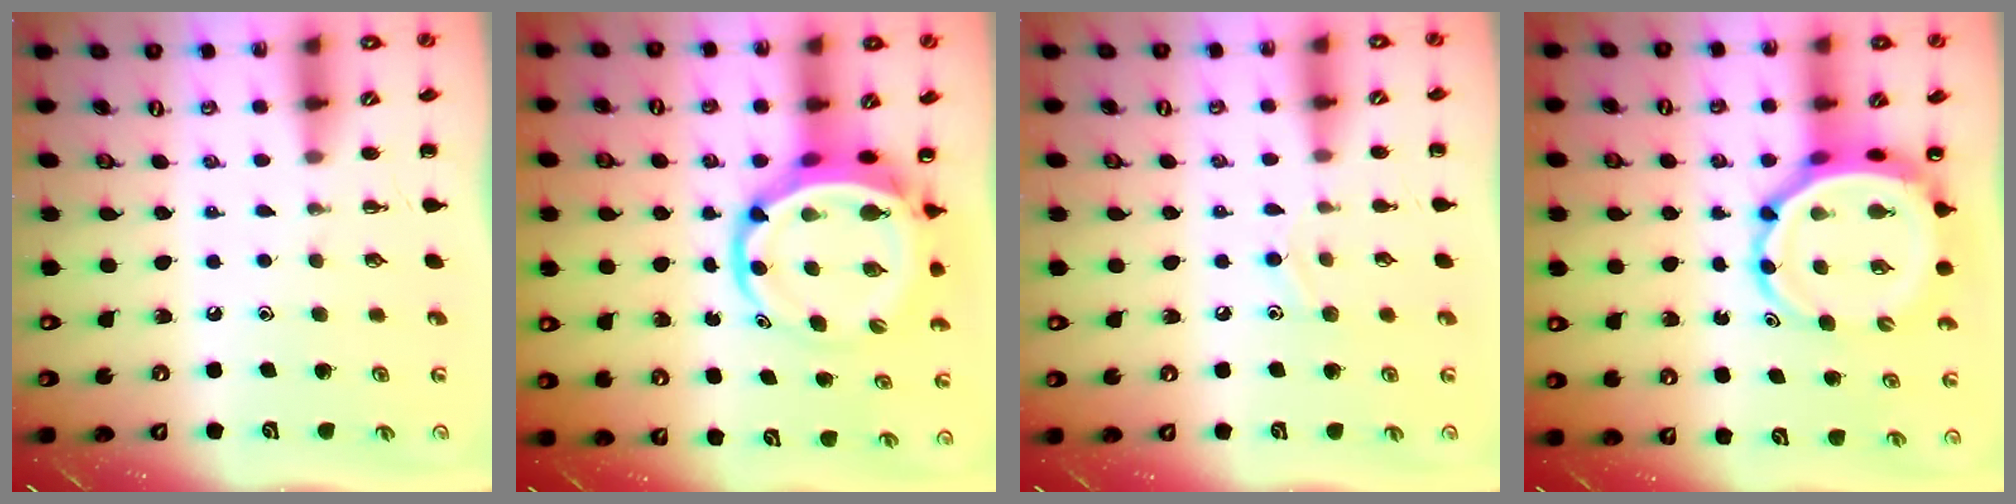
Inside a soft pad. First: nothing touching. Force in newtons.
{"total": 9.5, "press": 9.0, "slide": 3.1}
{"total": 7.2, "press": 6.8, "slide": 2.3}
{"total": 8.0, "press": 7.6, "slide": 2.7}